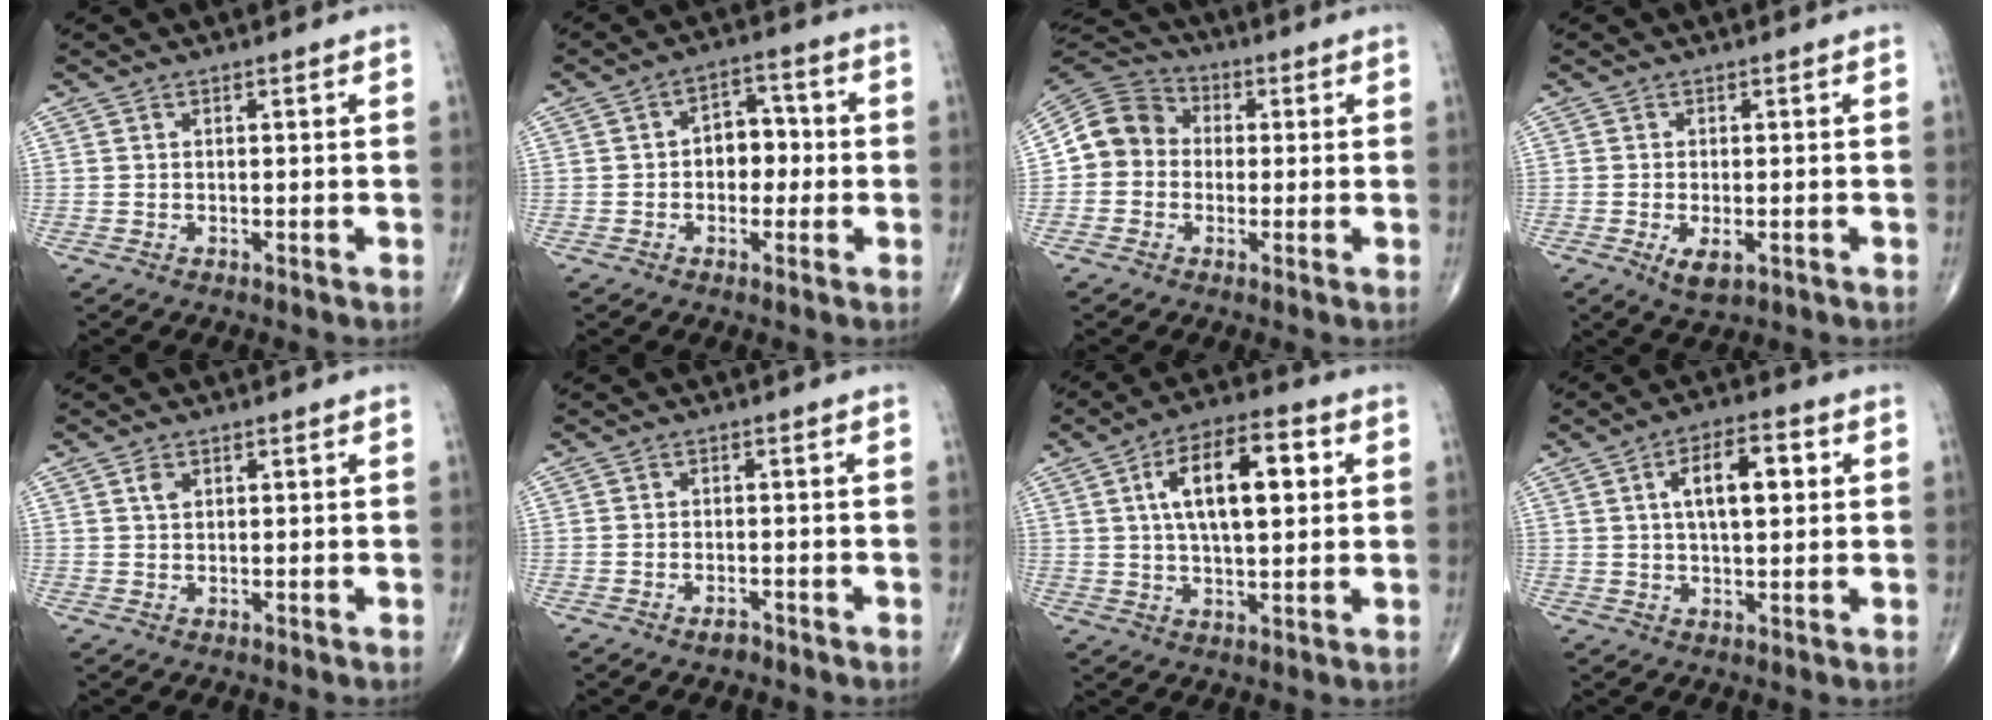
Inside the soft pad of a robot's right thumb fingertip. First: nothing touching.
{"total": 6.6, "force": [-0.4, 4.7, 4.6], "torque": [-0.037, 0.021, -0.016]}
{"total": 9.3, "force": [-0.3, 8.4, 3.9], "torque": [-0.052, 0.030, -0.021]}
{"total": 3.8, "force": [-1.3, 1.8, 3.1], "torque": [-0.054, -0.007, -0.017]}
{"total": 1.7, "force": [0.8, 1.1, 1.1], "torque": [-0.018, -0.001, 0.016]}
{"total": 1.5, "force": [-1.1, 0.7, 0.7], "torque": [-0.013, 0.004, -0.018]}
{"total": 14.4, "force": [3.5, 6.3, 12.5], "torque": [-0.194, 0.010, 0.053]}
{"total": 9.6, "force": [2.3, 4.2, 8.3], "torque": [-0.120, 0.010, 0.032]}